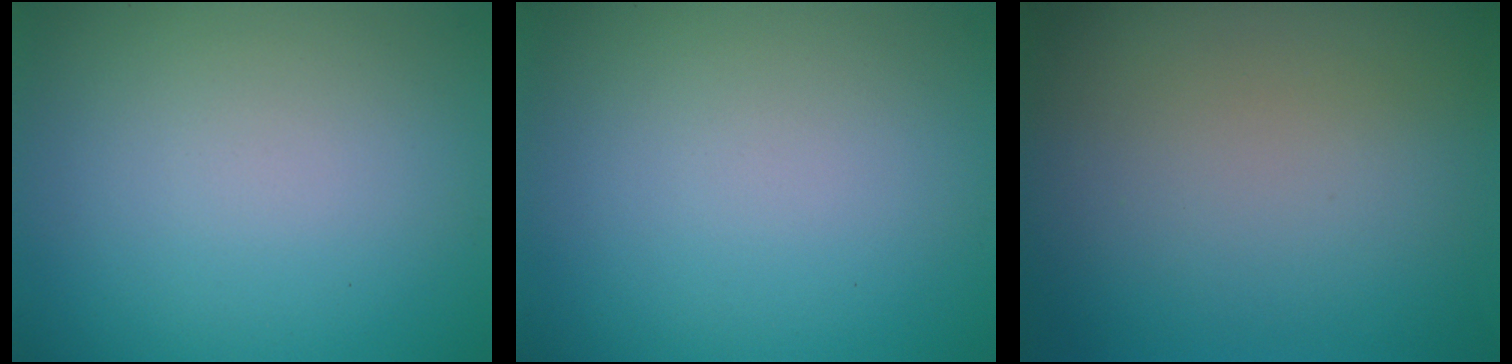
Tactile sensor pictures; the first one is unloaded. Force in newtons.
{"total": 0.0}
{"total": 0.0}